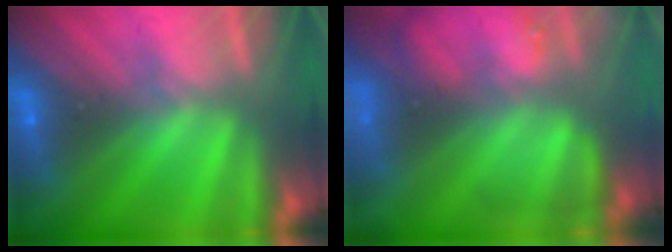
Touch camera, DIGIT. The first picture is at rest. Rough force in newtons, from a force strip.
{"total": 7.6}